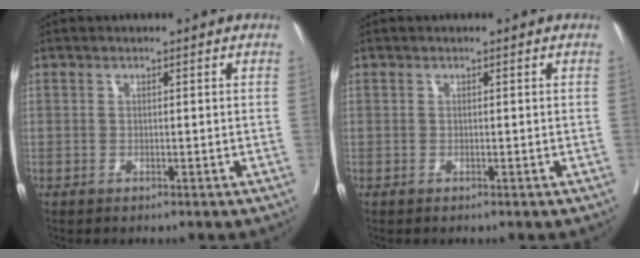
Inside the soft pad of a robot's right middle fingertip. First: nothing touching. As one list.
[{"total": 0.0}]